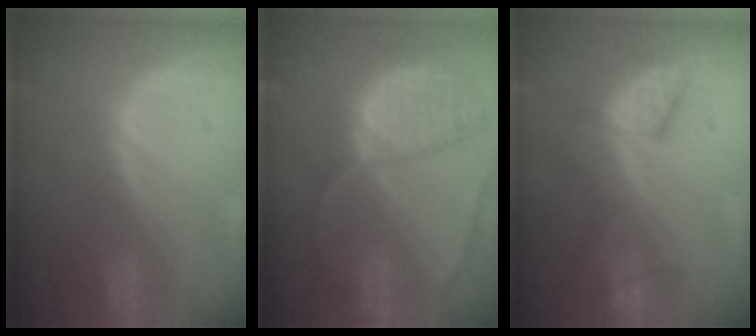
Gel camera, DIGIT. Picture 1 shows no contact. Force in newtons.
{"total": 10.8, "press": 9.0, "slide": 6.0}
{"total": 7.7, "press": 7.3, "slide": 2.5}